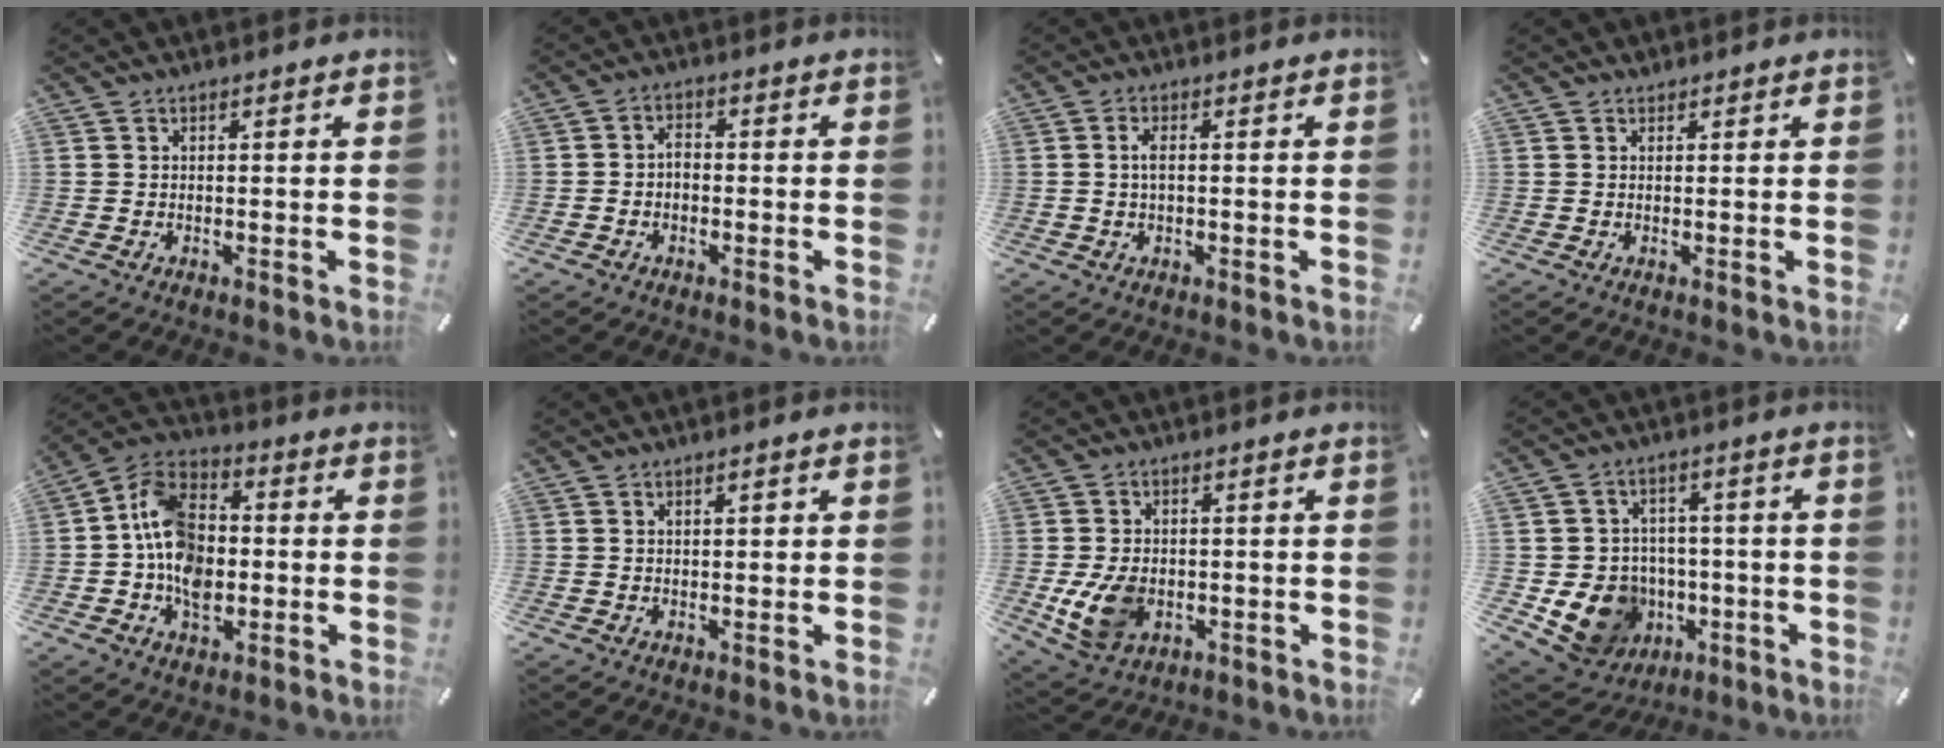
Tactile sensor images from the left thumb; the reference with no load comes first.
{"total": 2.4, "force": [-0.8, 1.6, 1.6], "torque": [-0.032, 0.006, -0.017]}
{"total": 2.7, "force": [0.1, 0.9, 2.6], "torque": [-0.049, 0.001, 0.000]}
{"total": 0.7, "force": [0.5, 0.5, 0.1], "torque": [0.000, 0.000, 0.010]}
{"total": 13.6, "force": [-2.6, 10.1, 8.8], "torque": [-0.185, 0.019, -0.047]}
{"total": 1.5, "force": [0.6, 0.7, 1.2], "torque": [-0.025, 0.004, 0.008]}
{"total": 9.3, "force": [-1.5, 6.9, 6.0], "torque": [-0.129, -0.003, -0.027]}
{"total": 13.0, "force": [-3.6, 11.4, 5.2], "torque": [-0.097, 0.017, -0.051]}